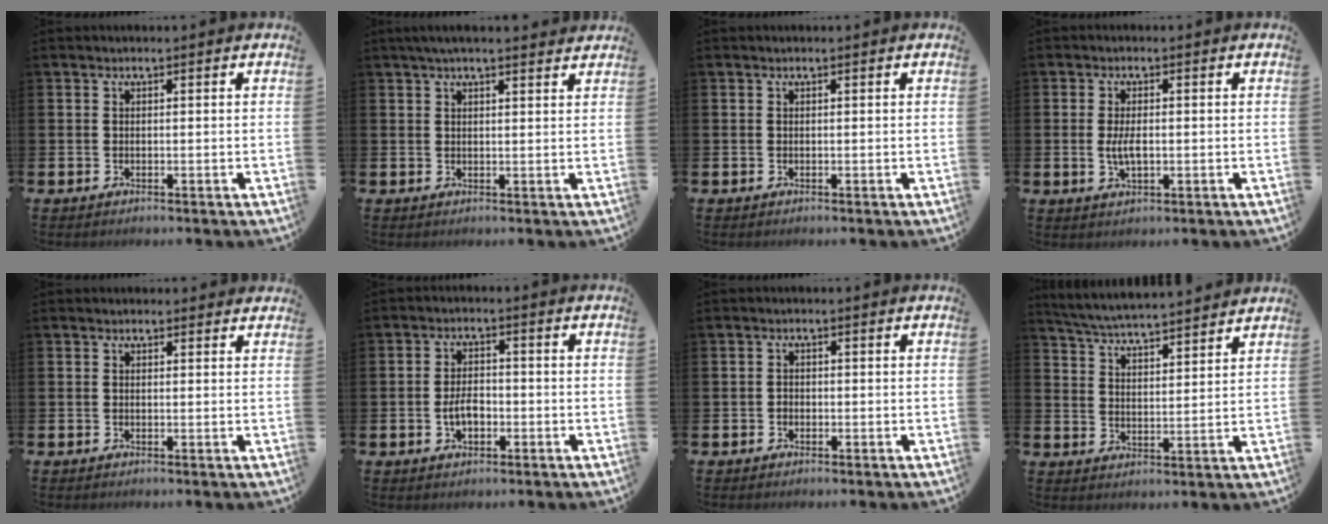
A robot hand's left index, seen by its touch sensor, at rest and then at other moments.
{"total": 3.0, "force": [2.6, 0.4, 1.4], "torque": [-0.033, -0.001, 0.047]}
{"total": 0.0}
{"total": 3.2, "force": [-0.1, 1.5, 2.9], "torque": [-0.049, 0.002, -0.004]}
{"total": 0.8, "force": [0.6, 0.4, 0.1], "torque": [0.004, 0.003, 0.009]}
{"total": 3.5, "force": [-1.0, 2.1, 2.6], "torque": [-0.033, -0.001, -0.022]}
{"total": 0.9, "force": [-0.5, 0.7, 0.3], "torque": [-0.001, 0.000, -0.012]}
{"total": 5.5, "force": [5.4, 0.0, 0.6], "torque": [-0.032, -0.038, 0.095]}